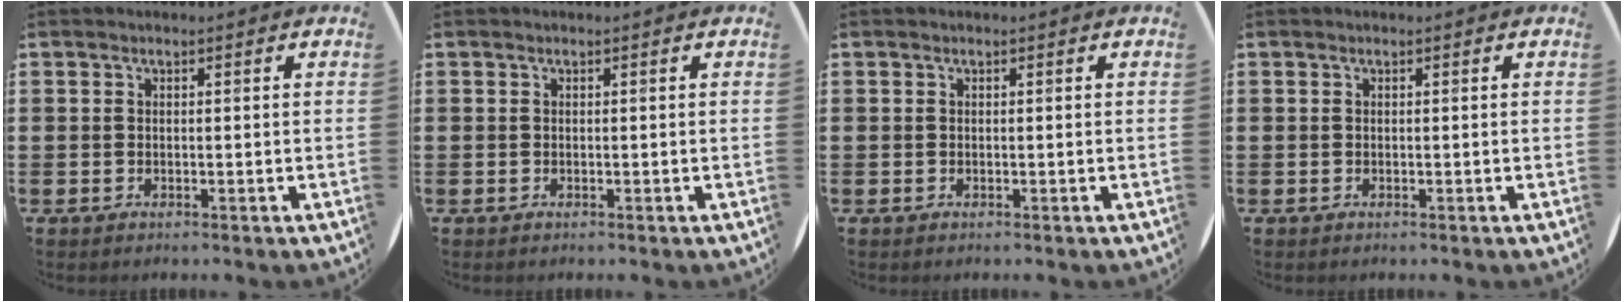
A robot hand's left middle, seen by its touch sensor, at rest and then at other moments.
{"total": 0.0}
{"total": 0.0}
{"total": 0.0}